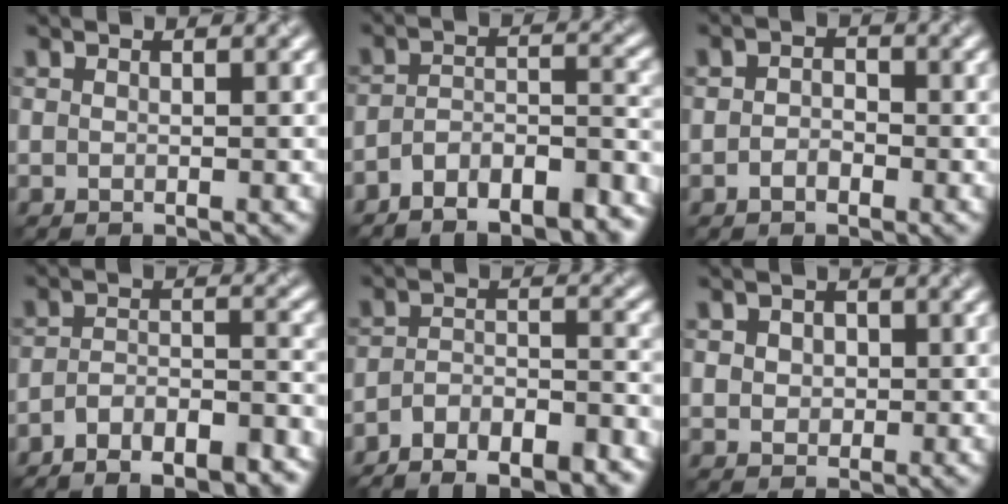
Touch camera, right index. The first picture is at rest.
{"total": 8.9, "force": [-7.2, 3.0, 4.4], "torque": [-0.074, 0.005, -0.113]}
{"total": 1.0, "force": [-0.4, 0.8, 0.5], "torque": [-0.012, 0.011, -0.013]}
{"total": 8.1, "force": [-6.3, 2.7, 4.2], "torque": [-0.071, 0.003, -0.104]}
{"total": 8.8, "force": [-7.1, 3.2, 4.1], "torque": [-0.068, -0.004, -0.111]}
{"total": 2.4, "force": [1.1, 1.9, 0.8], "torque": [-0.004, 0.025, -0.003]}